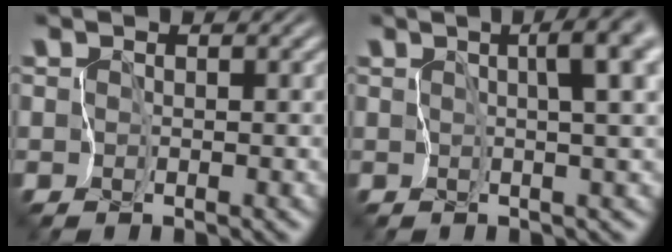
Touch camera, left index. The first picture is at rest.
{"total": 5.9, "force": [1.1, 1.2, 5.7], "torque": [-0.076, 0.009, 0.018]}